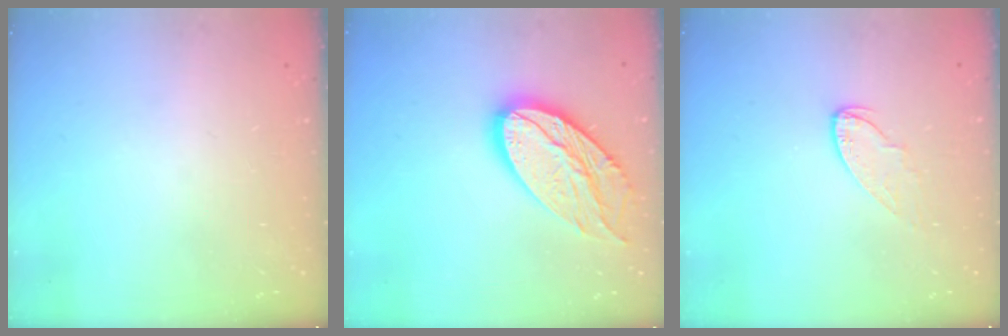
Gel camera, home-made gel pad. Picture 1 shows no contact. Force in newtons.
{"total": 18.8, "press": 18.7, "slide": 1.6}
{"total": 5.6, "press": 5.6, "slide": 0.1}